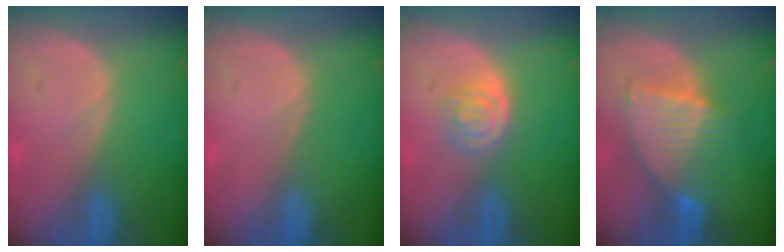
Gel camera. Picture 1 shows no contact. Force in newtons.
{"total": 0.0}
{"total": 4.1, "press": 3.7, "slide": 1.9}
{"total": 7.2, "press": 6.8, "slide": 2.3}